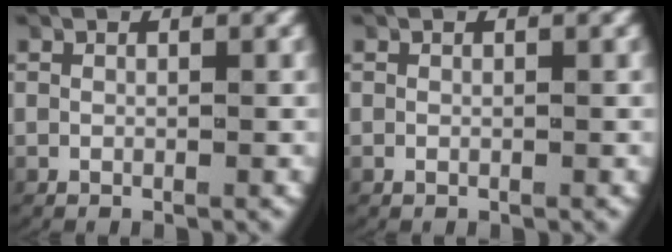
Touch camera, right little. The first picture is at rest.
{"total": 0.0}